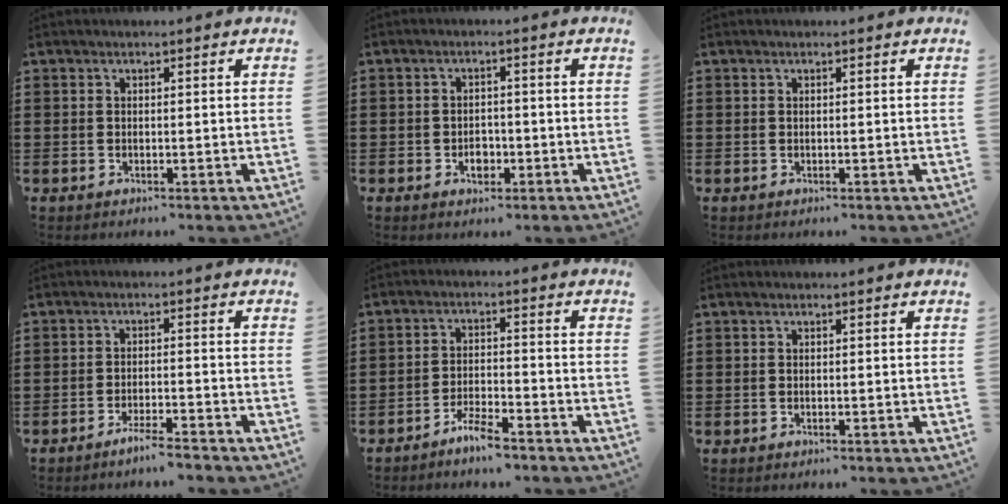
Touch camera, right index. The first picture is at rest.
{"total": 2.6, "force": [-1.0, 1.6, 1.8], "torque": [-0.028, -0.005, -0.020]}
{"total": 0.0}
{"total": 3.4, "force": [-3.1, 0.0, 1.6], "torque": [-0.033, 0.000, -0.061]}
{"total": 4.3, "force": [-3.8, 0.6, 2.0], "torque": [-0.049, 0.004, -0.078]}
{"total": 0.0}